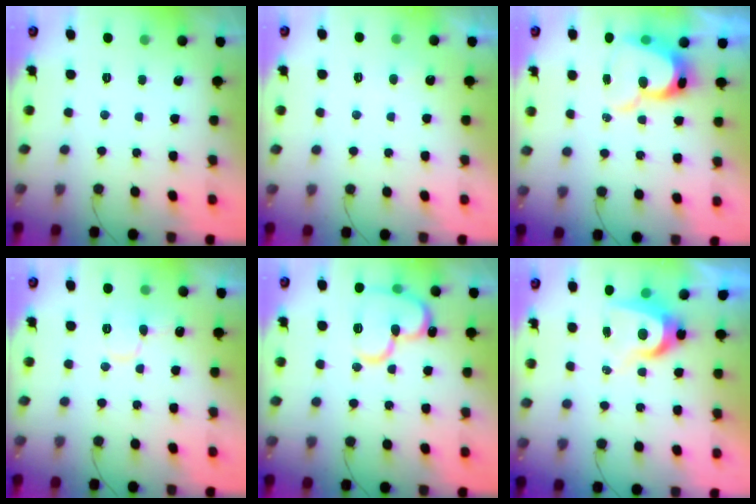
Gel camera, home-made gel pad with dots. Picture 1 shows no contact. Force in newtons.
{"total": 3.9, "press": 3.9, "slide": 0.3}
{"total": 11.9, "press": 11.8, "slide": 1.1}
{"total": 9.2, "press": 9.1, "slide": 1.5}
{"total": 16.4, "press": 16.3, "slide": 2.0}
{"total": 7.4, "press": 7.4, "slide": 0.1}